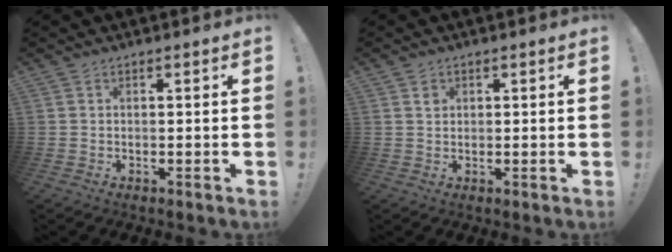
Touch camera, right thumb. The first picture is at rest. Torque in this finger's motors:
{"motor_torque": [-0.10, 0.00, 0.49, -0.44, 0.05]}